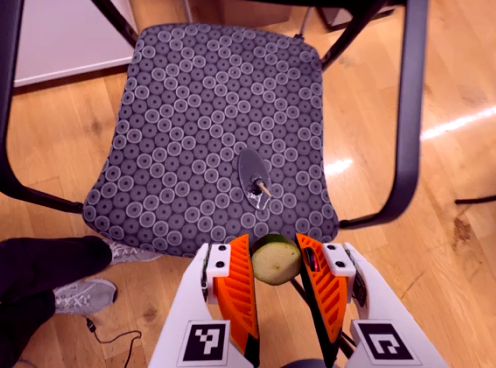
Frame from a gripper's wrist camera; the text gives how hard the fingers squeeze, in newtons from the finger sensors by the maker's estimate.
{"total": 8.7, "left": 8.5, "right": 9.0}